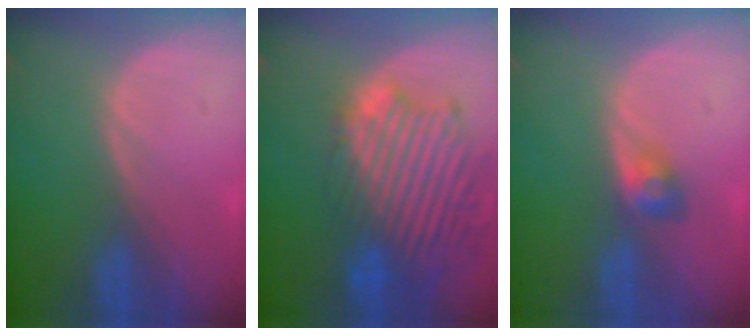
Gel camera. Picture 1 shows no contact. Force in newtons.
{"total": 13.9, "press": 11.8, "slide": 7.3}
{"total": 3.0, "press": 2.6, "slide": 1.4}